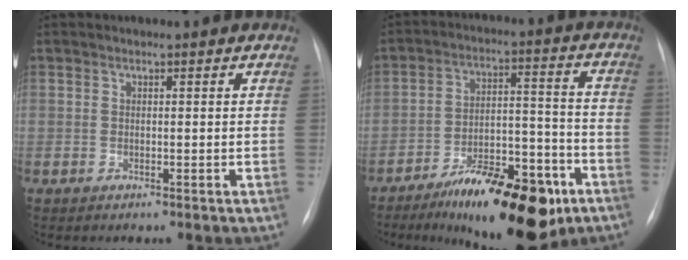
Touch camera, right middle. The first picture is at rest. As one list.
[{"total": 17.7, "force": [-10.9, 5.5, 12.8], "torque": [-0.176, 0.021, -0.167]}]